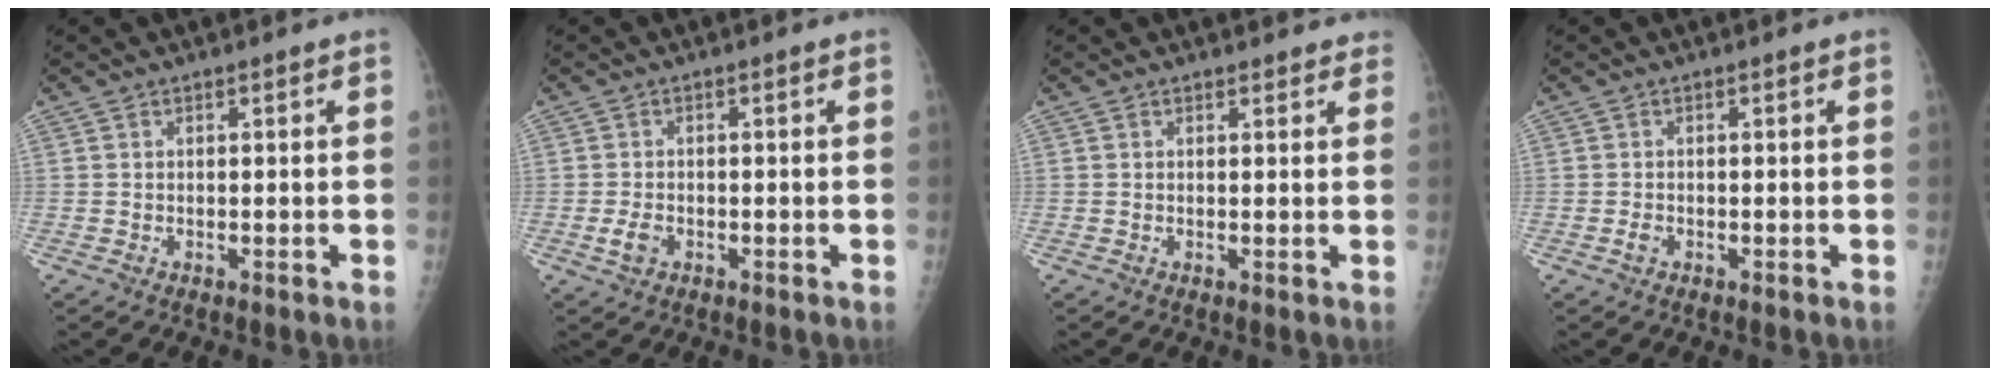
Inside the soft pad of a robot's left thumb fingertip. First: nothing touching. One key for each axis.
{"total": 2.7, "fx": -1.1, "fy": 1.7, "fz": 1.7, "tx": -0.030, "ty": 0.002, "tz": -0.020}
{"total": 2.2, "fx": 1.9, "fy": 1.0, "fz": 0.1, "tx": 0.019, "ty": -0.007, "tz": 0.008}
{"total": 1.1, "fx": -0.6, "fy": 0.7, "fz": 0.6, "tx": -0.009, "ty": 0.001, "tz": -0.012}